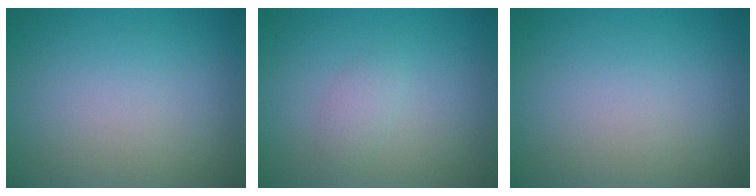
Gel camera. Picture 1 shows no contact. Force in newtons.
{"total": 1.2, "press": 1.2, "slide": 0.1}
{"total": 0.0}